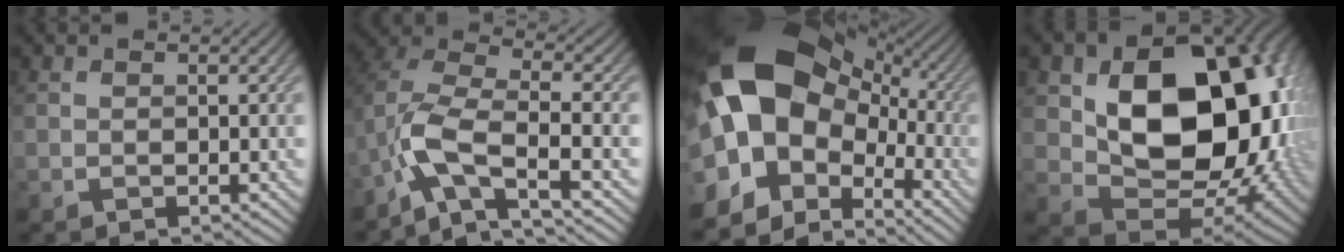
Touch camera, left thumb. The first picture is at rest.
{"total": 9.5, "force": [-4.4, 3.8, 7.5], "torque": [-0.154, -0.004, -0.096]}
{"total": 19.3, "force": [1.3, 13.6, 13.6], "torque": [-0.260, 0.004, 0.037]}
{"total": 17.4, "force": [2.4, 11.9, 12.4], "torque": [-0.192, -0.029, 0.059]}